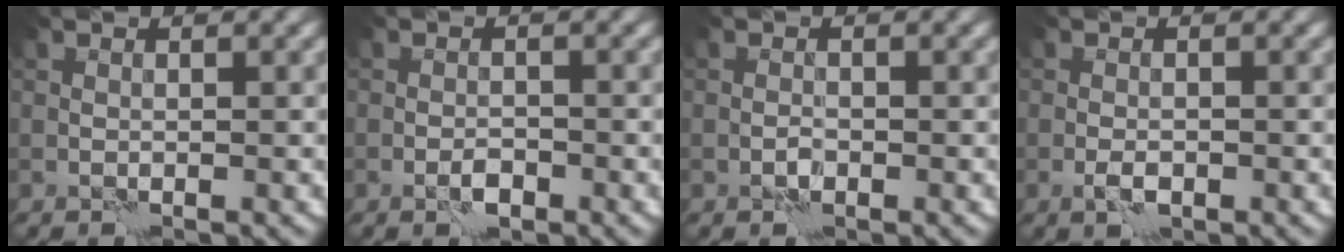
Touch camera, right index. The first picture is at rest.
{"total": 1.4, "force": [-1.0, 0.4, 0.9], "torque": [-0.014, 0.006, -0.020]}
{"total": 1.0, "force": [-0.6, 0.5, 0.6], "torque": [-0.011, 0.003, -0.012]}
{"total": 1.4, "force": [-0.8, 0.5, 1.1], "torque": [-0.021, 0.004, -0.015]}